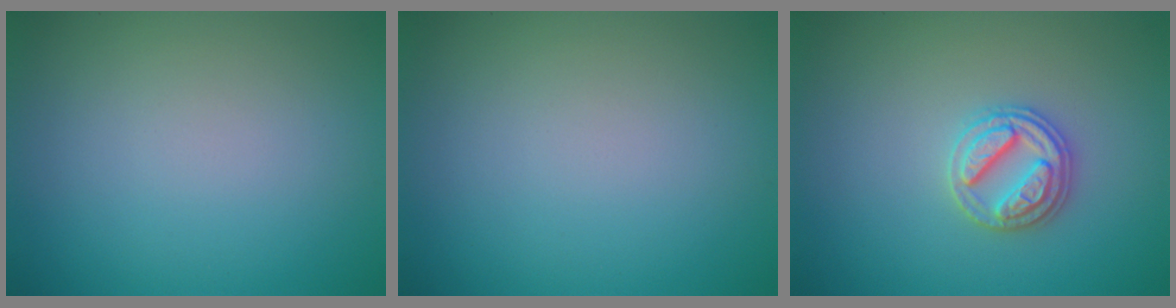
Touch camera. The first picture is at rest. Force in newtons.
{"total": 0.0}
{"total": 2.8, "press": 2.8, "slide": 0.2}